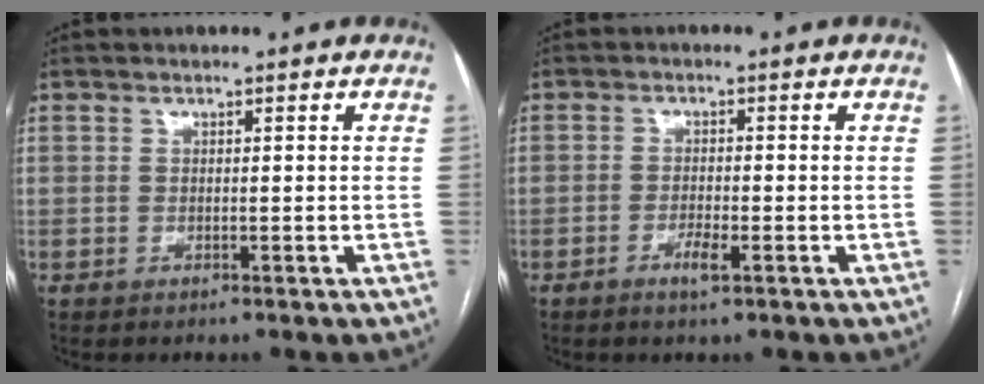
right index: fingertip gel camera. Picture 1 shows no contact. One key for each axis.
{"total": 2.5, "fx": -1.4, "fy": 0.4, "fz": 2.1, "tx": -0.039, "ty": -0.001, "tz": -0.025}